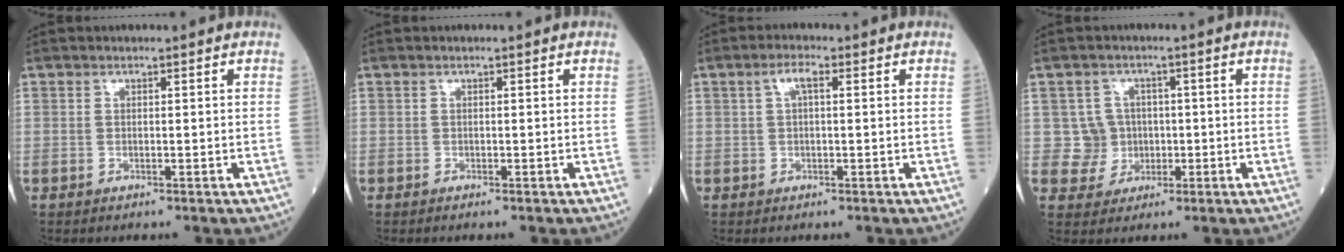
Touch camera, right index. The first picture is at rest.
{"total": 0.0}
{"total": 2.6, "force": [0.8, 0.7, 2.3], "torque": [-0.051, 0.013, 0.016]}
{"total": 4.7, "force": [0.0, 4.7, 0.0], "torque": [0.011, 0.011, 0.003]}